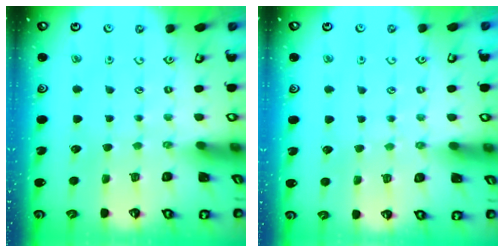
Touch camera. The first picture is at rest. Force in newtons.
{"total": 3.7, "press": 3.7, "slide": 0.5}